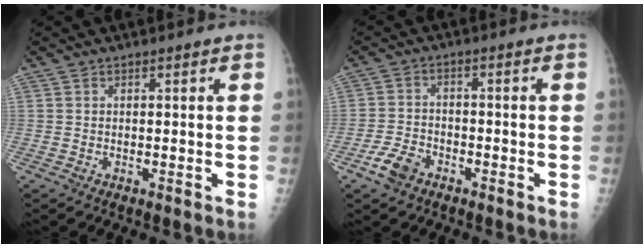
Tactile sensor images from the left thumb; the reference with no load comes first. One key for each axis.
{"total": 5.4, "fx": -3.4, "fy": 3.2, "fz": 2.6, "tx": -0.047, "ty": 0.017, "tz": -0.062}